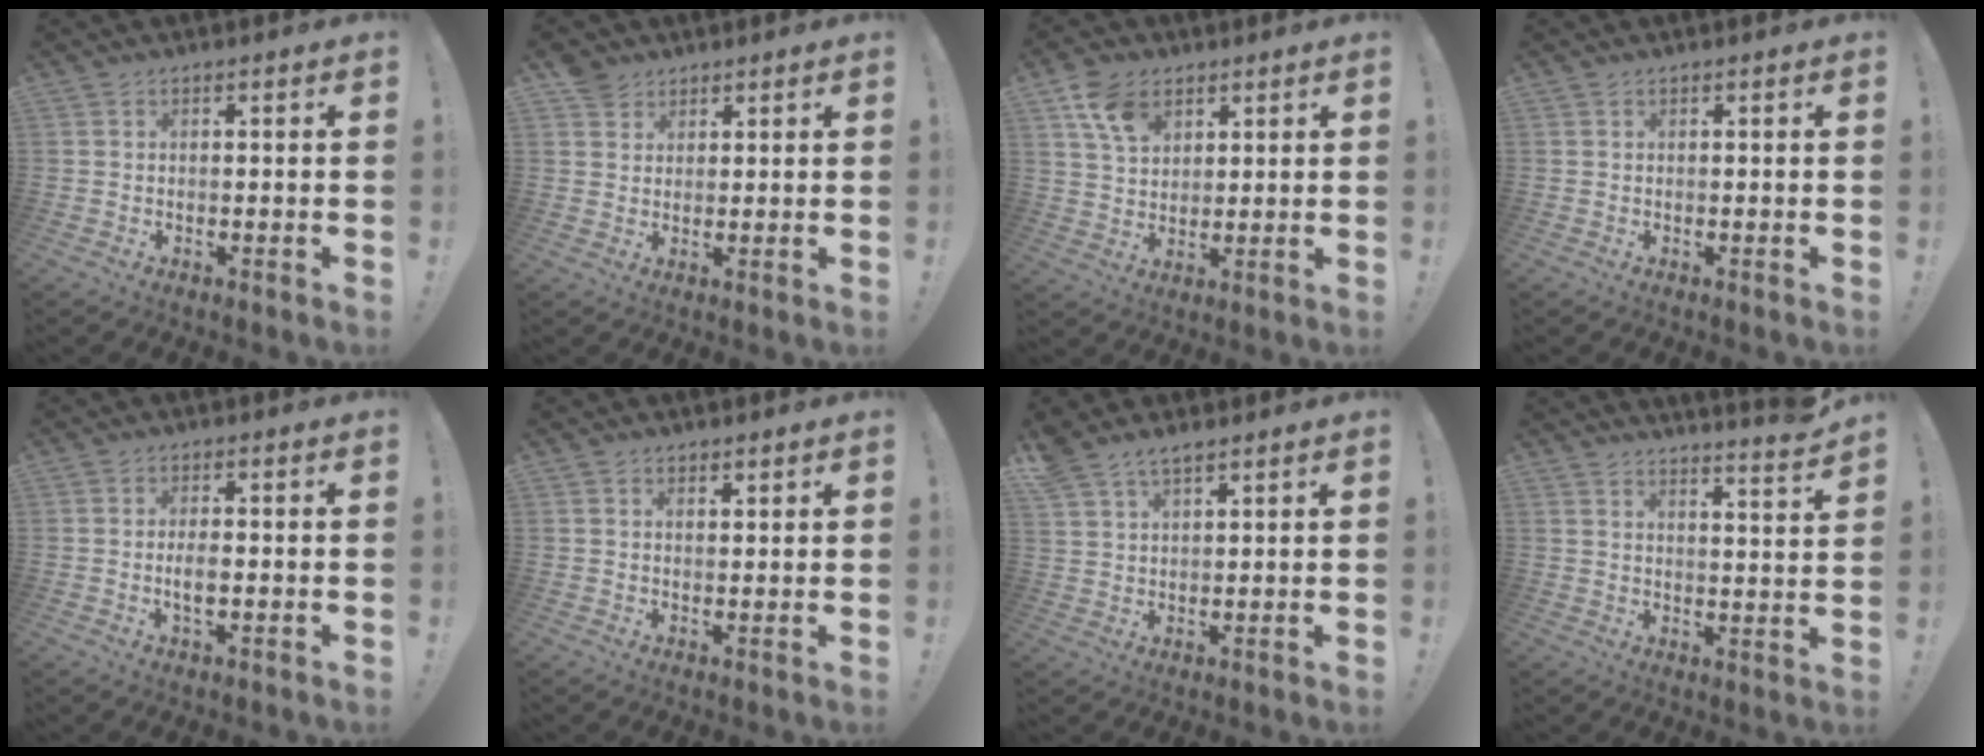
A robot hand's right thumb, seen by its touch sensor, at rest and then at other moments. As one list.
[{"total": 4.0, "force": [2.9, 2.7, 0.5], "torque": [-0.014, -0.013, 0.058]}, {"total": 9.9, "force": [5.4, 6.7, 5.0], "torque": [-0.087, -0.013, 0.106]}, {"total": 0.0}, {"total": 3.7, "force": [-0.8, 1.4, 3.3], "torque": [-0.063, -0.005, -0.022]}, {"total": 1.3, "force": [1.1, 0.6, 0.4], "torque": [0.001, -0.006, 0.019]}, {"total": 4.9, "force": [4.0, 1.9, 2.0], "torque": [-0.042, -0.020, 0.079]}, {"total": 5.5, "force": [4.8, -0.4, 2.8], "torque": [-0.027, -0.053, 0.075]}]